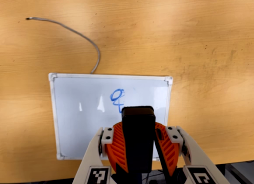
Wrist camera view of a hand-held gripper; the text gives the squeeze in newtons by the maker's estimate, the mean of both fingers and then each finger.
{"total": 10.0, "left": 9.6, "right": 10.4}